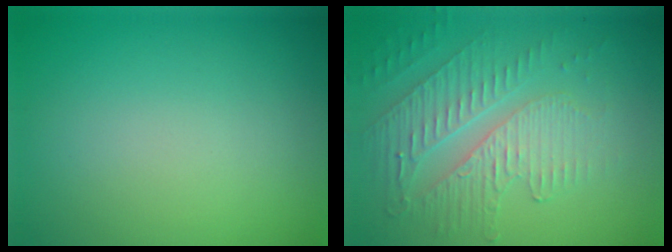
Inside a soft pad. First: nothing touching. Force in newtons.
{"total": 5.0, "press": 3.4, "slide": 3.6}